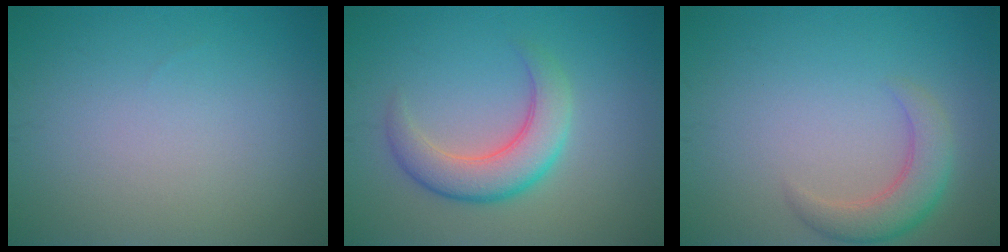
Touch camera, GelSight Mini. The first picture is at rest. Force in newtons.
{"total": 4.7, "press": 4.7, "slide": 0.4}
{"total": 3.5, "press": 3.5, "slide": 0.3}